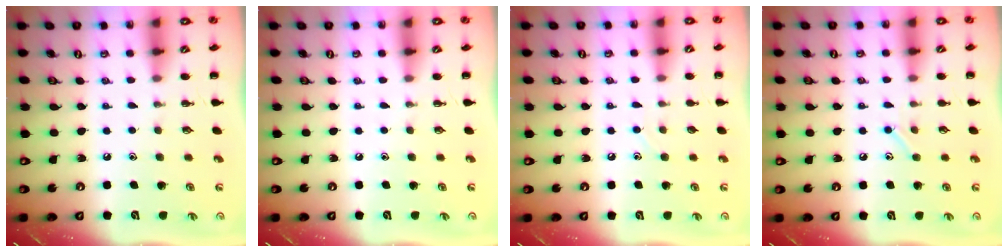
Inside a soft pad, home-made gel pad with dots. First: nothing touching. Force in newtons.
{"total": 0.0}
{"total": 2.0, "press": 2.0, "slide": 0.6}
{"total": 6.2, "press": 6.1, "slide": 0.9}